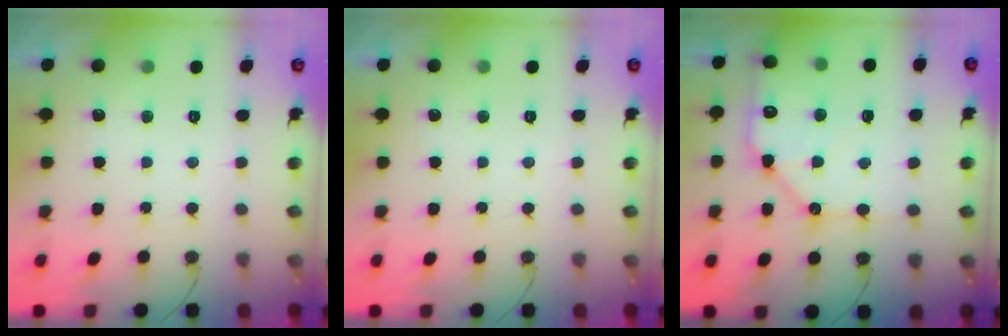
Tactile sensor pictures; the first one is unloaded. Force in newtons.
{"total": 0.0}
{"total": 13.8, "press": 13.7, "slide": 1.5}